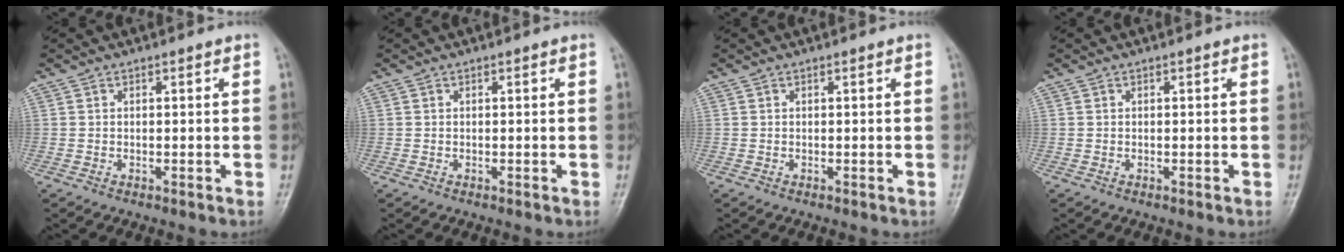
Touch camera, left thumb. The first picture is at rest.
{"total": 0.0}
{"total": 0.0}
{"total": 0.0}